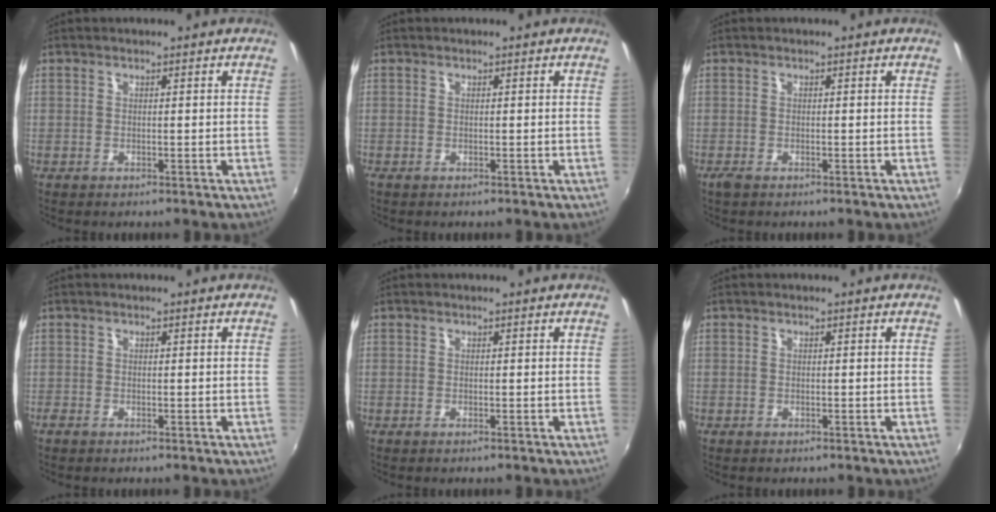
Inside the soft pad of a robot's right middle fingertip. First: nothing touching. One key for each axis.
{"total": 0.0}
{"total": 1.1, "fx": -0.8, "fy": 0.3, "fz": 0.7, "tx": -0.014, "ty": -0.005, "tz": -0.015}
{"total": 0.6, "fx": -0.5, "fy": 0.1, "fz": 0.3, "tx": -0.006, "ty": -0.003, "tz": -0.012}
{"total": 0.0}
{"total": 0.5, "fx": -0.4, "fy": 0.4, "fz": 0.0, "tx": 0.000, "ty": 0.001, "tz": -0.007}